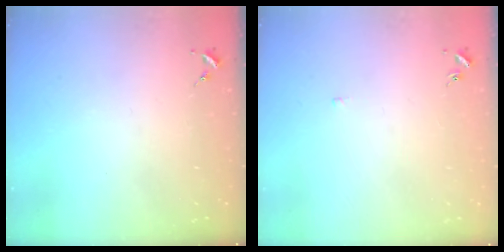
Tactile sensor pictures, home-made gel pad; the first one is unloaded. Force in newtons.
{"total": 2.0, "press": 1.9, "slide": 0.4}